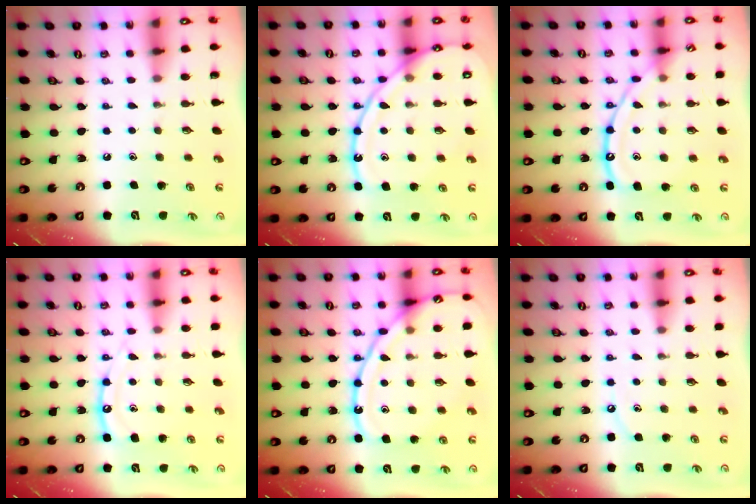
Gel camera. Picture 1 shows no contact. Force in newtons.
{"total": 14.8, "press": 14.7, "slide": 1.4}
{"total": 13.6, "press": 13.5, "slide": 1.1}
{"total": 11.0, "press": 11.0, "slide": 0.9}
{"total": 13.7, "press": 13.7, "slide": 1.1}
{"total": 4.0, "press": 3.9, "slide": 0.5}